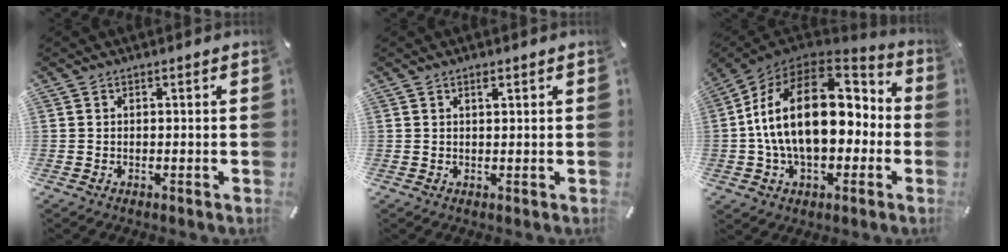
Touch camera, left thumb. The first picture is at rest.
{"total": 1.1, "force": [0.6, 0.2, 0.8], "torque": [-0.018, -0.001, 0.010]}
{"total": 23.2, "force": [1.6, 15.0, 17.6], "torque": [-0.326, 0.008, 0.034]}